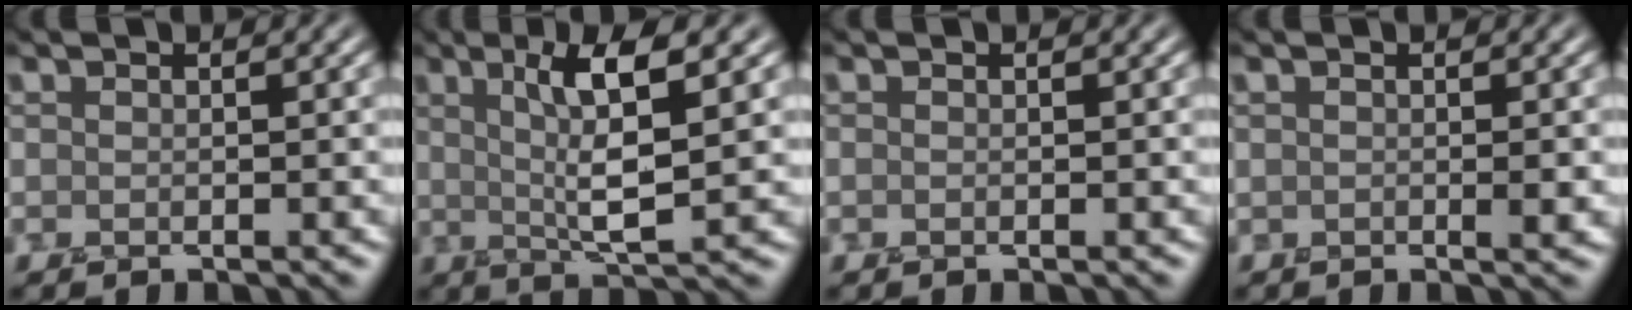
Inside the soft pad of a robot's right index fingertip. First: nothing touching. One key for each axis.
{"total": 6.1, "fx": 1.8, "fy": 1.1, "fz": 5.7, "tx": -0.102, "ty": -0.001, "tz": 0.034}
{"total": 0.0}
{"total": 1.3, "fx": -0.1, "fy": 0.6, "fz": 1.1, "tx": -0.015, "ty": -0.006, "tz": -0.004}